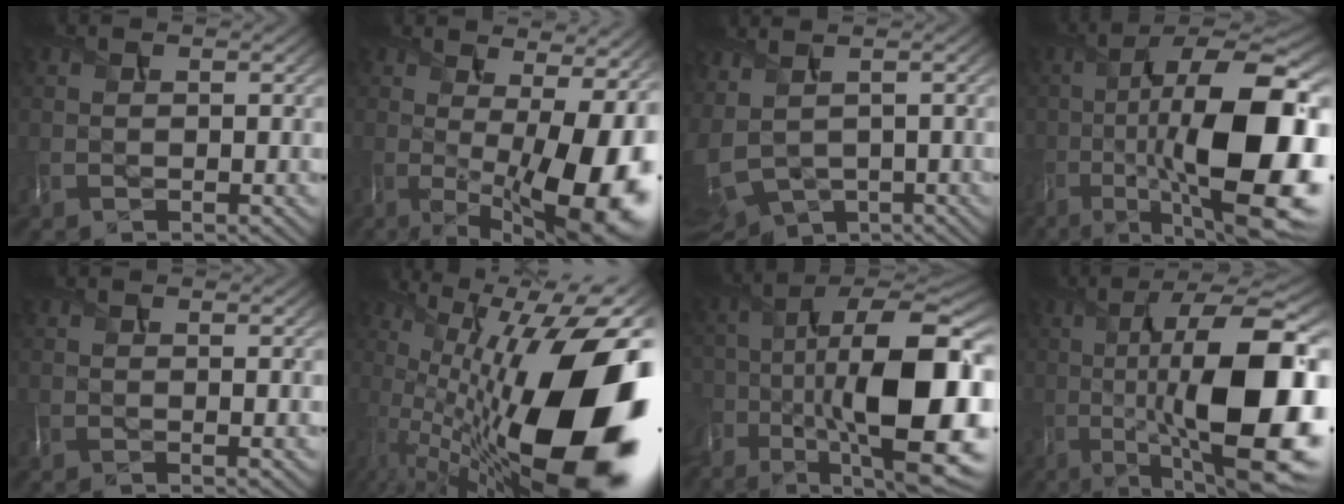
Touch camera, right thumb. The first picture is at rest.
{"total": 16.5, "force": [-1.1, 6.3, 15.2], "torque": [-0.184, -0.014, -0.001]}
{"total": 7.4, "force": [0.5, 4.5, 5.9], "torque": [-0.165, -0.022, 0.043]}
{"total": 20.4, "force": [-4.3, 7.1, 18.6], "torque": [-0.285, -0.004, -0.068]}
{"total": 1.3, "force": [0.4, 0.2, 1.2], "torque": [-0.024, 0.000, 0.008]}
{"total": 21.8, "force": [-1.4, 8.6, 19.9], "torque": [-0.301, 0.011, -0.042]}
{"total": 19.4, "force": [-5.3, 8.1, 16.9], "torque": [-0.271, -0.026, -0.078]}
{"total": 19.3, "force": [-2.1, 6.2, 18.2], "torque": [-0.279, 0.012, -0.025]}